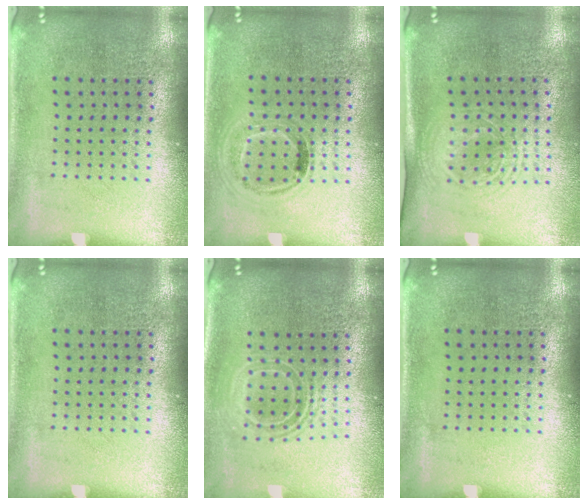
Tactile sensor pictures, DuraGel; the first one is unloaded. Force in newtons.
{"total": 0.9, "press": 0.8, "slide": 0.4}
{"total": 1.6, "press": 1.3, "slide": 0.9}
{"total": 0.0}
{"total": 1.7, "press": 1.2, "slide": 1.1}
{"total": 0.0}